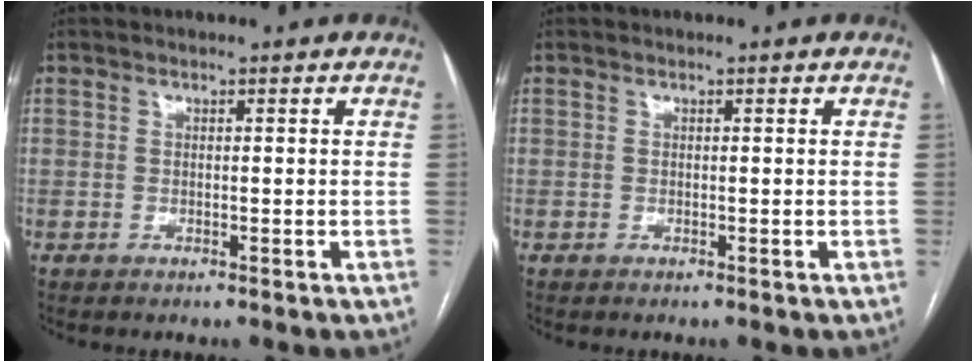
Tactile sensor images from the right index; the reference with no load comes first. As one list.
[{"total": 0.0}]